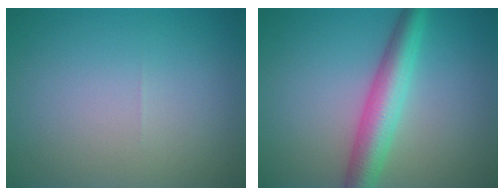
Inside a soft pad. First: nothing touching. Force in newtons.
{"total": 5.0, "press": 5.0, "slide": 0.2}